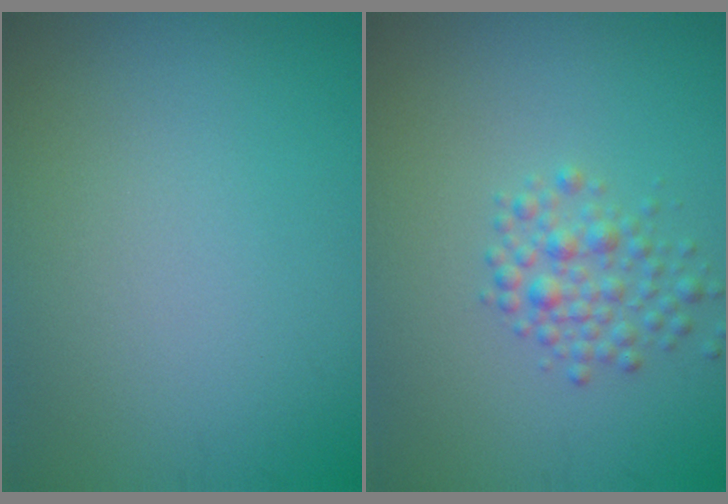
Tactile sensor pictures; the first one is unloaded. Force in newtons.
{"total": 2.4, "press": 2.4, "slide": 0.1}